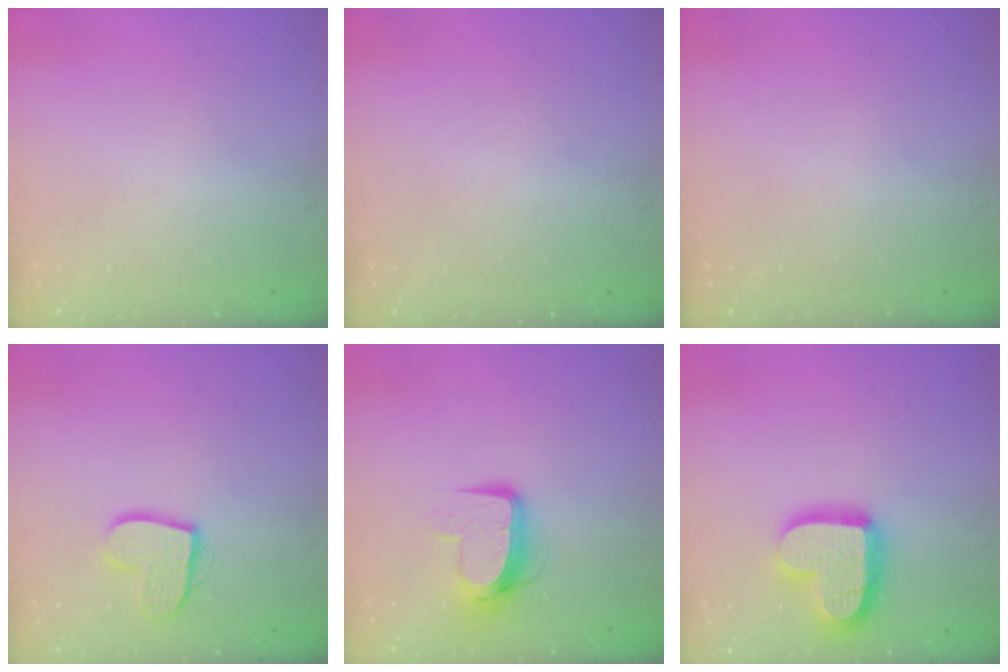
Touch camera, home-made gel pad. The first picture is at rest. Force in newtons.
{"total": 0.0}
{"total": 0.0}
{"total": 11.8, "press": 11.7, "slide": 1.2}
{"total": 10.5, "press": 10.5, "slide": 0.7}
{"total": 17.7, "press": 17.7, "slide": 1.5}